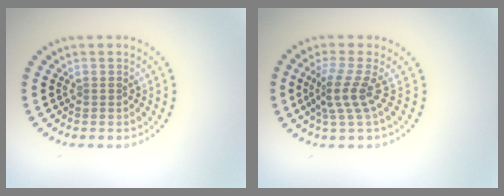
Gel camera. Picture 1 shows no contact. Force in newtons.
{"total": 3.0, "press": 2.0, "slide": 2.2}